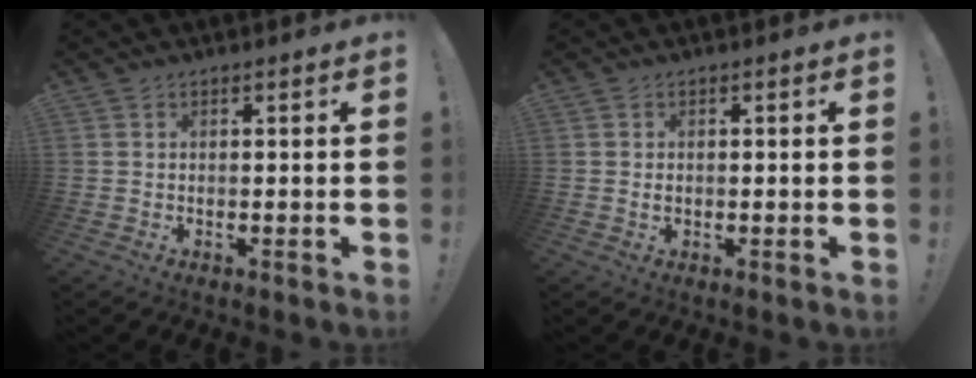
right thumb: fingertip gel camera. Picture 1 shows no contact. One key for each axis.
{"total": 0.8, "fx": 0.0, "fy": 0.5, "fz": 0.5, "tx": -0.004, "ty": 0.000, "tz": -0.003}